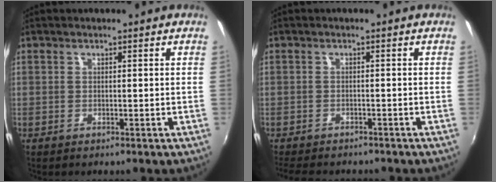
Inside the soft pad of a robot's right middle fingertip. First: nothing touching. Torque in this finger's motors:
{"motor_torque": [1.24, -0.90, 0.19, 0.13]}